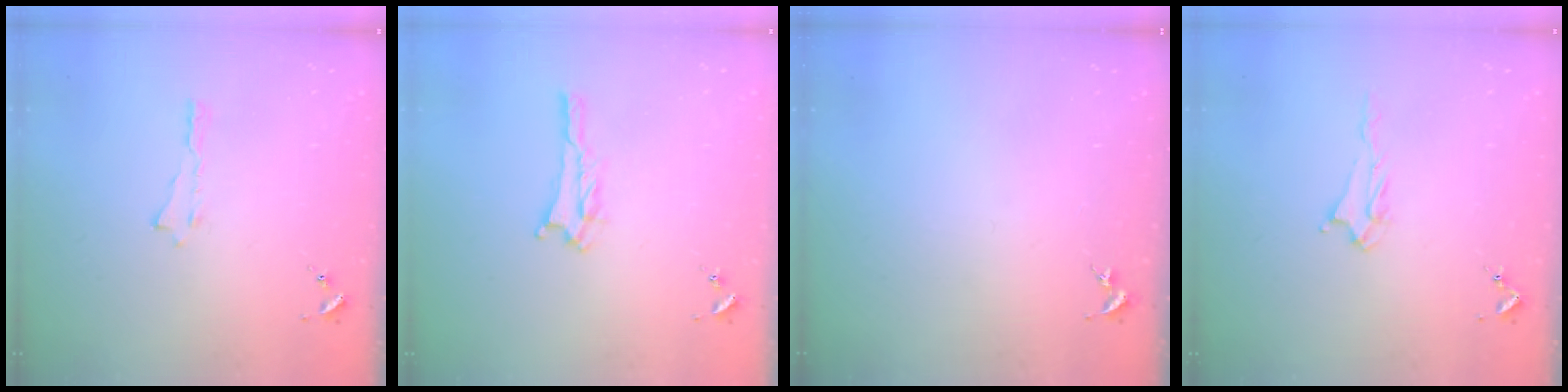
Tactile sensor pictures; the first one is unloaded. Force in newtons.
{"total": 2.8, "press": 2.8, "slide": 0.3}
{"total": 0.0}
{"total": 3.2, "press": 3.2, "slide": 0.5}